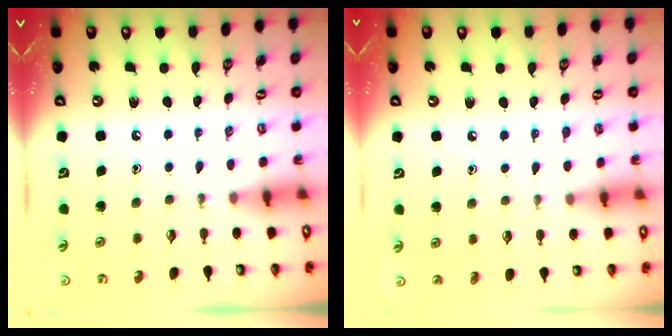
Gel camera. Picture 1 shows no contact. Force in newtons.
{"total": 4.9, "press": 4.9, "slide": 0.5}